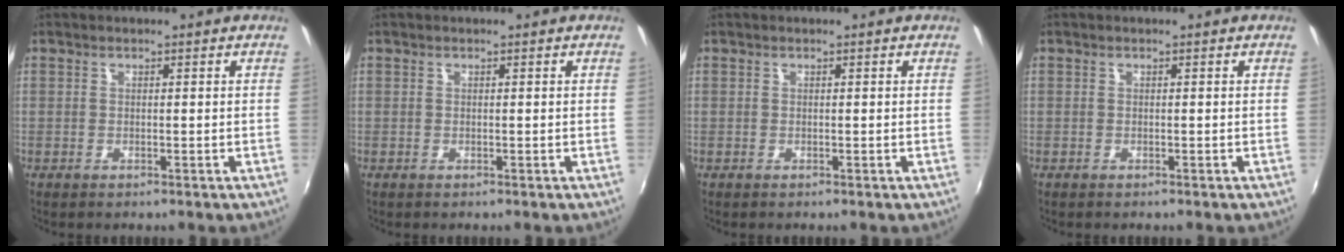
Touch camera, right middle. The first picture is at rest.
{"total": 0.0}
{"total": 0.0}
{"total": 0.0}